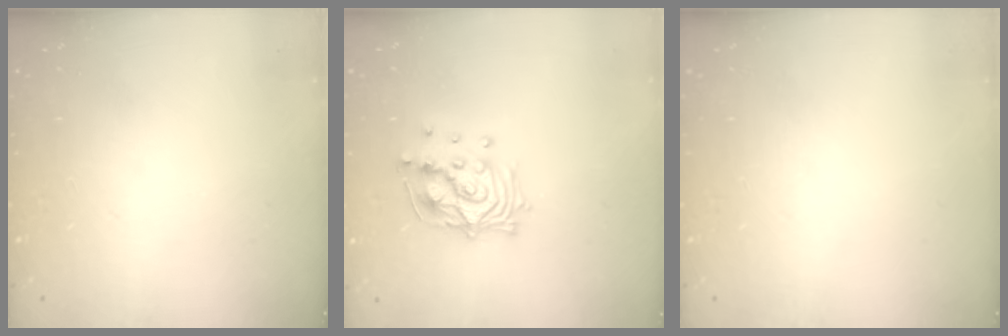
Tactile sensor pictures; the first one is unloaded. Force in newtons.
{"total": 12.7, "press": 12.7, "slide": 1.3}
{"total": 0.0}